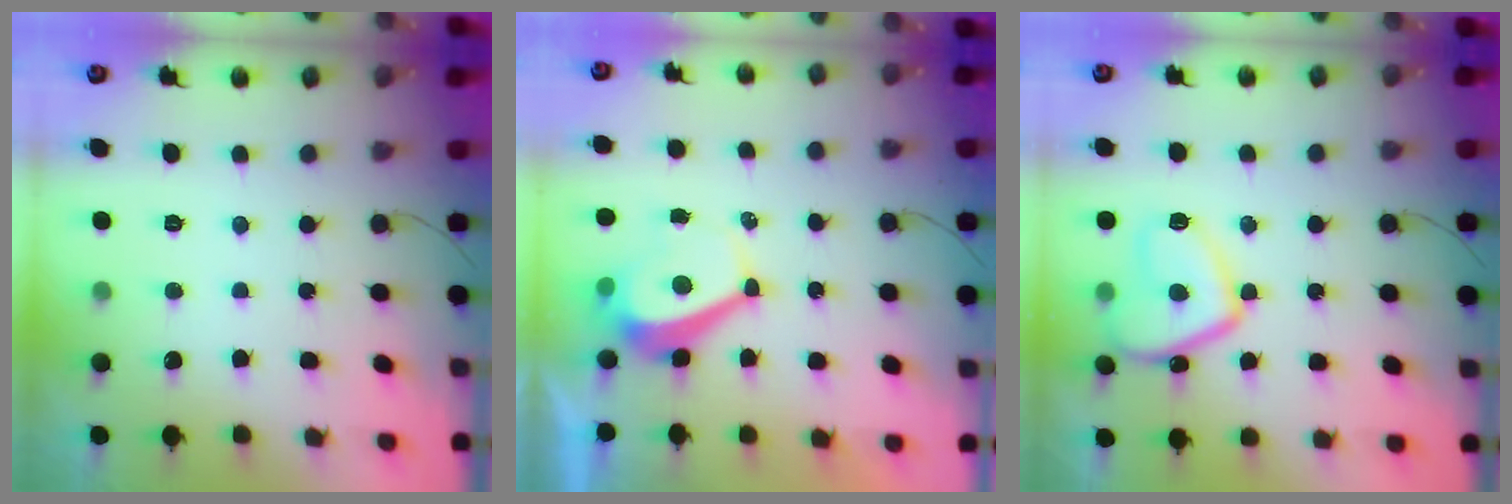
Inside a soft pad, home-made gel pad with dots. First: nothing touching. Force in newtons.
{"total": 4.3, "press": 4.3, "slide": 0.1}
{"total": 11.9, "press": 11.9, "slide": 1.2}